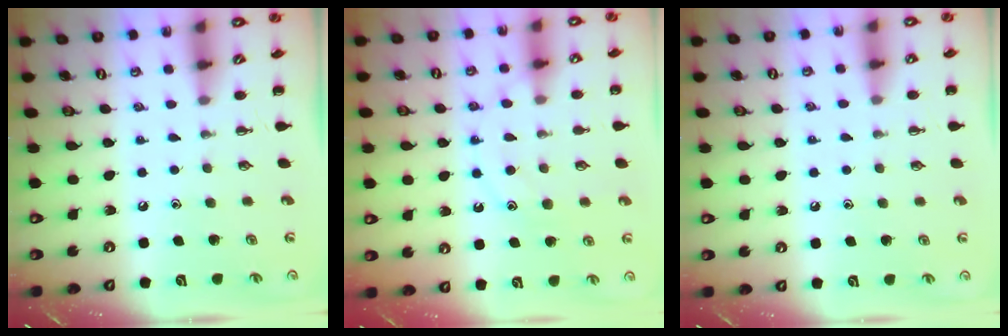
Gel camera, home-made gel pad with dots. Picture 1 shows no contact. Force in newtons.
{"total": 11.9, "press": 11.9, "slide": 0.8}
{"total": 6.2, "press": 6.0, "slide": 1.9}